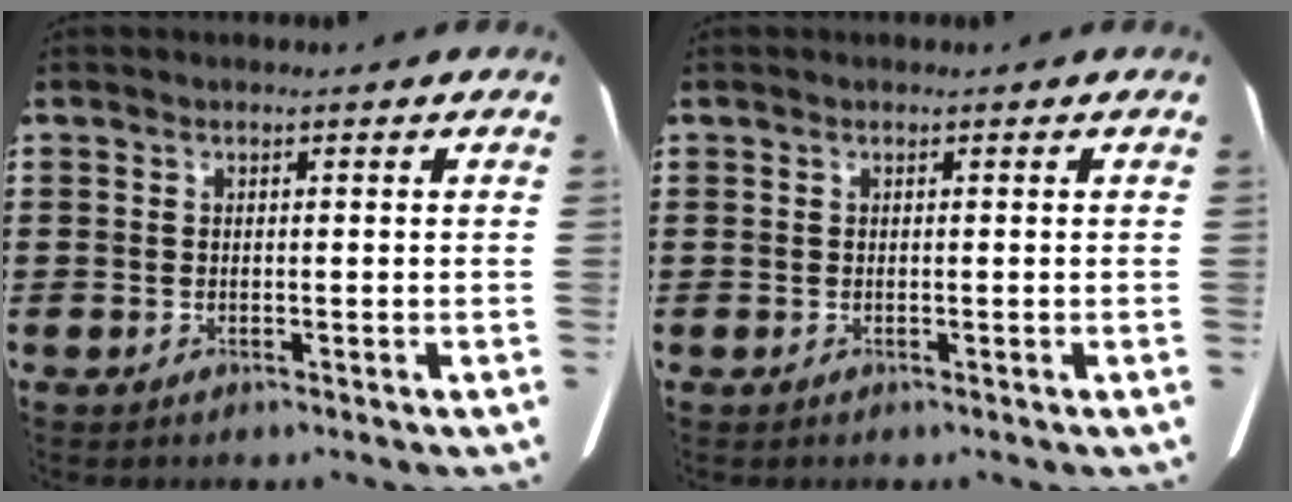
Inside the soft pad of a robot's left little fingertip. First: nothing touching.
{"total": 0.0}